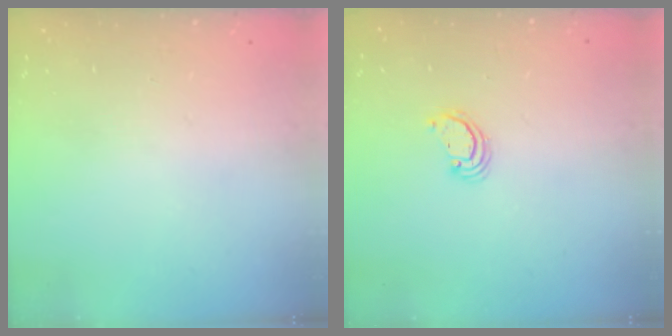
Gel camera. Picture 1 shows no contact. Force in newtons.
{"total": 2.6, "press": 2.6, "slide": 0.2}